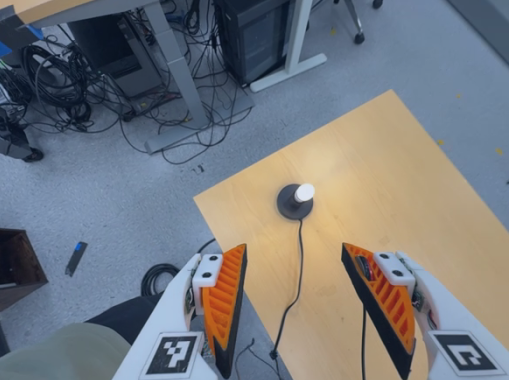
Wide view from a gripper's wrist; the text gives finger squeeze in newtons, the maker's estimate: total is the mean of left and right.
{"total": 0.0}